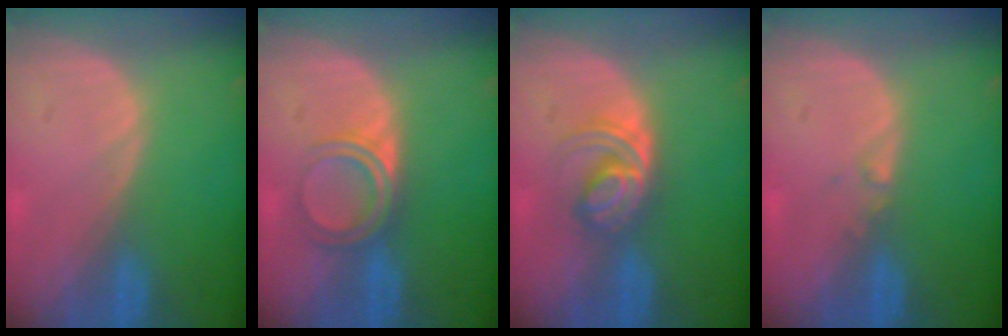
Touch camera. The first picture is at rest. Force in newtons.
{"total": 4.7, "press": 4.2, "slide": 2.2}
{"total": 6.0, "press": 5.2, "slide": 2.8}
{"total": 0.7, "press": 0.6, "slide": 0.4}